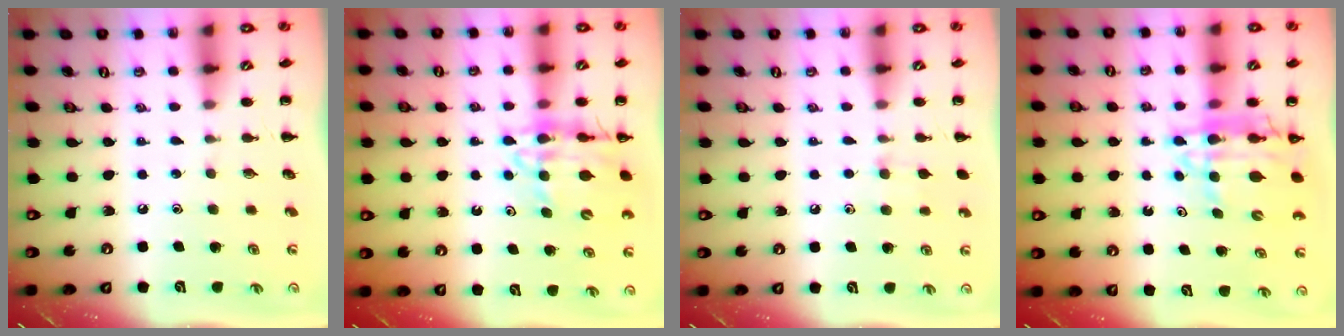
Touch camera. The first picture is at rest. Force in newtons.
{"total": 12.3, "press": 11.8, "slide": 3.5}
{"total": 5.8, "press": 5.4, "slide": 2.2}
{"total": 10.5, "press": 10.0, "slide": 3.3}